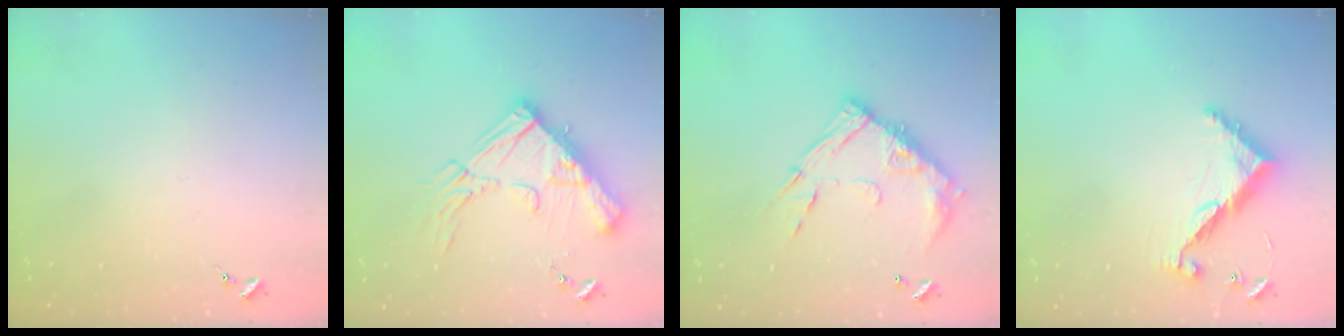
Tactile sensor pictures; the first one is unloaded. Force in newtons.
{"total": 20.5, "press": 20.3, "slide": 2.3}
{"total": 16.0, "press": 15.9, "slide": 1.4}
{"total": 9.3, "press": 9.3, "slide": 0.3}